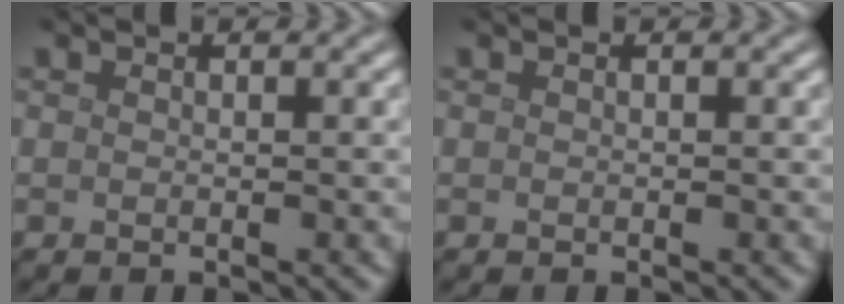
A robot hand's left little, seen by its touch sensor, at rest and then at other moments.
{"total": 0.0}